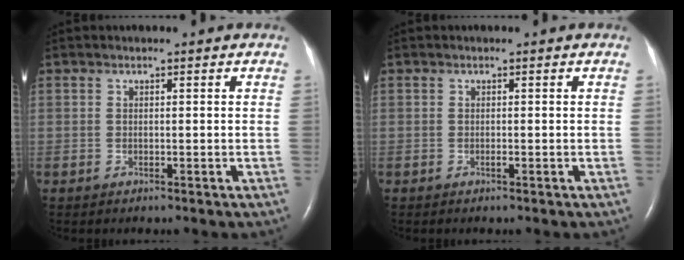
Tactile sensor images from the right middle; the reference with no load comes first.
{"total": 0.0}